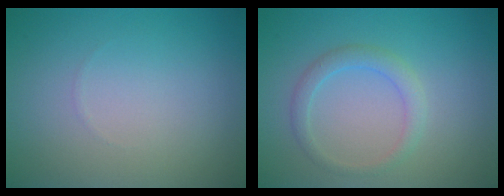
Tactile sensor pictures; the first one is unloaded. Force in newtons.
{"total": 2.0, "press": 2.0, "slide": 0.1}